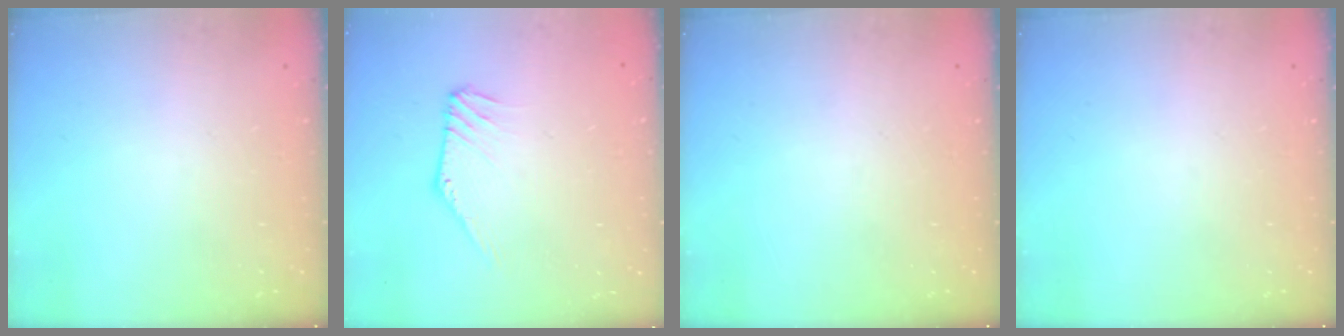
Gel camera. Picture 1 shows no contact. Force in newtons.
{"total": 3.6, "press": 3.6, "slide": 0.2}
{"total": 0.0}
{"total": 0.0}